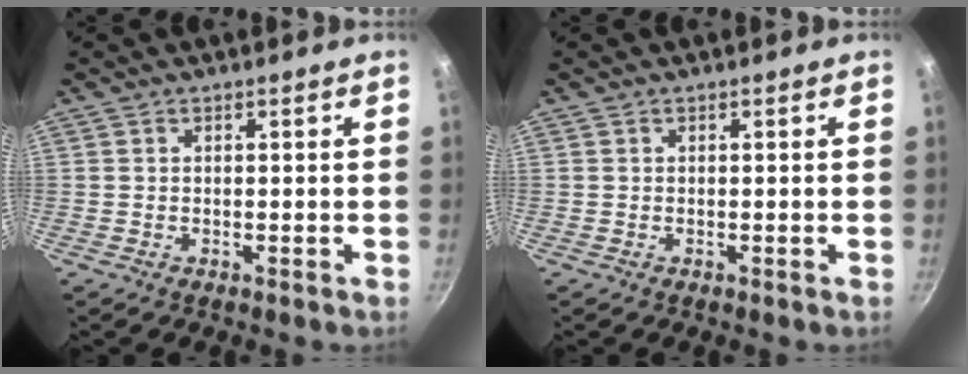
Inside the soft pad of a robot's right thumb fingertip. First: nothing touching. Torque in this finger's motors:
{"motor_torque": [-0.04, 0.25, 0.35, -0.02, -0.01]}